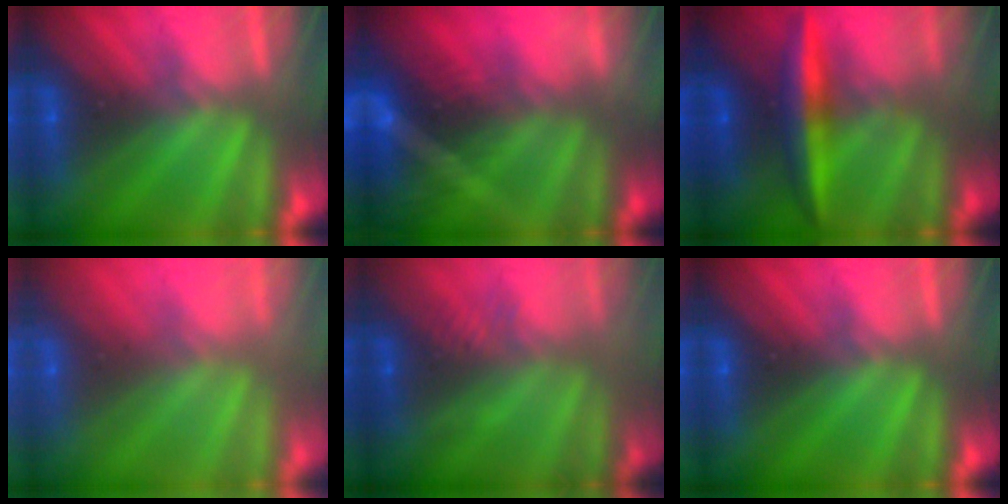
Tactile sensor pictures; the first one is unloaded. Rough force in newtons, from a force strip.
{"total": 8.6}
{"total": 7.3}
{"total": 8.3}
{"total": 2.5}
{"total": 0.0}